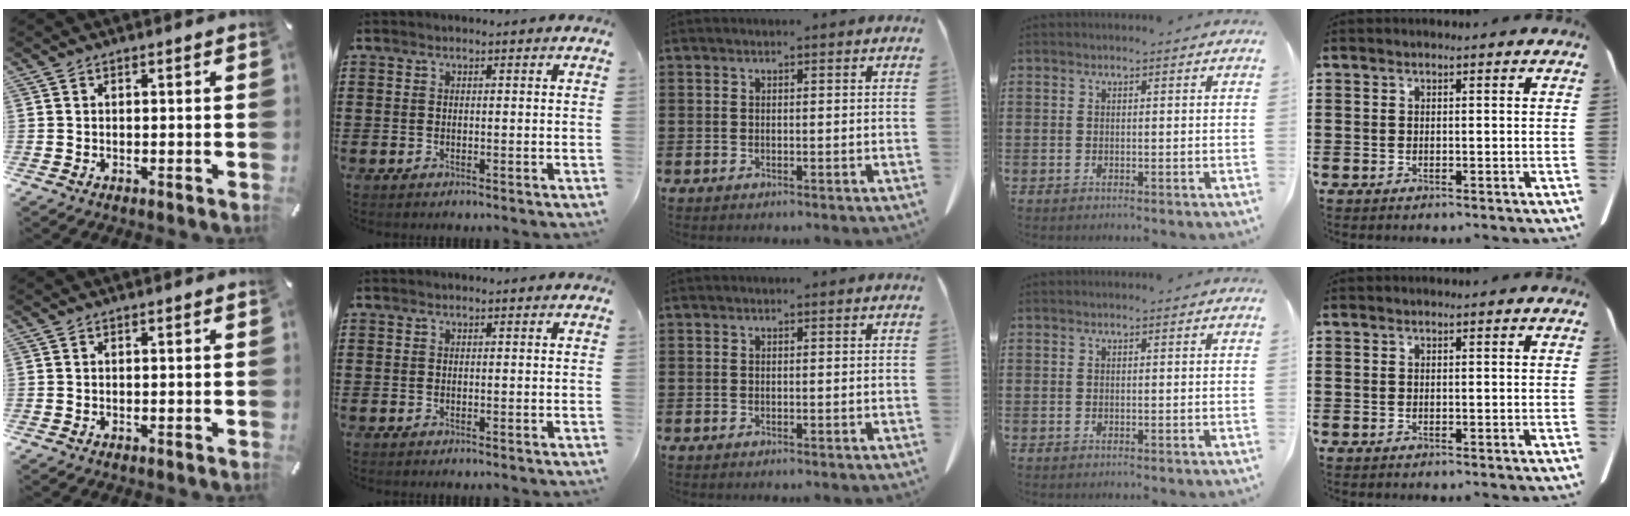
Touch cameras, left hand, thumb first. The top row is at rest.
{}